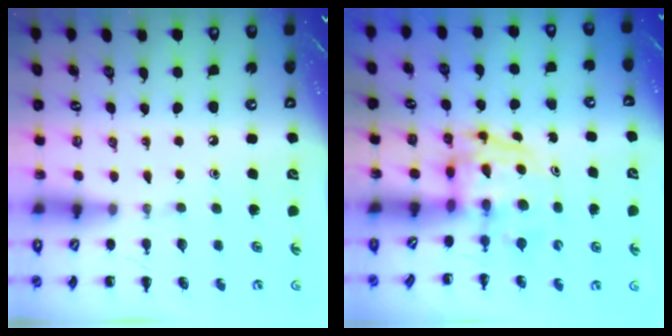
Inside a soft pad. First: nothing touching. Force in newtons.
{"total": 4.0, "press": 3.9, "slide": 0.7}